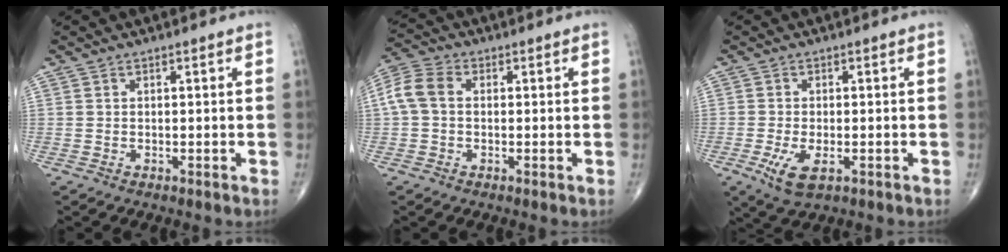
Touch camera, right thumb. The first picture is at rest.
{"total": 6.4, "force": [0.4, 4.5, 4.5], "torque": [-0.101, 0.022, 0.001]}
{"total": 5.6, "force": [-2.0, 2.5, 4.6], "torque": [-0.093, -0.009, -0.030]}